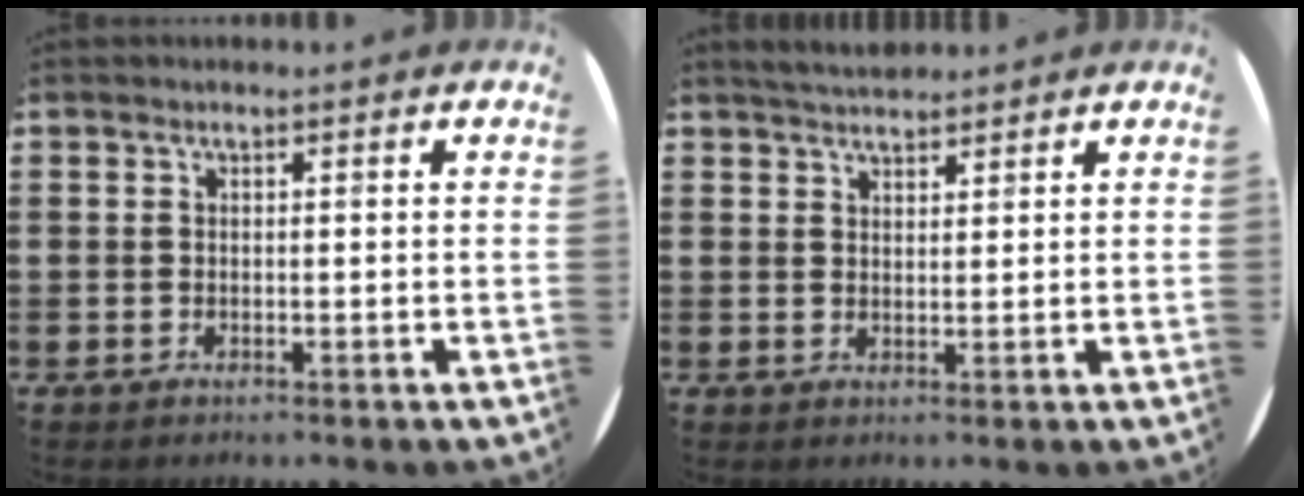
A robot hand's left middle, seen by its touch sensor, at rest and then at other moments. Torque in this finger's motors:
{"motor_torque": [0.47, -0.43, 0.00, 0.00]}